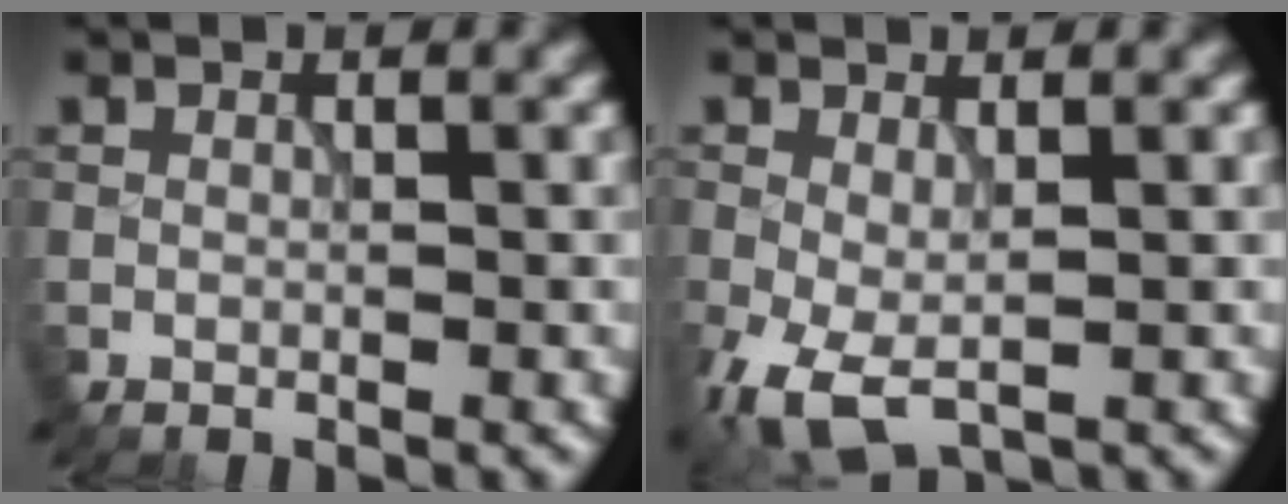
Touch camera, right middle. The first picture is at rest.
{"total": 4.8, "force": [-1.7, 2.4, 3.8], "torque": [-0.097, -0.013, -0.030]}